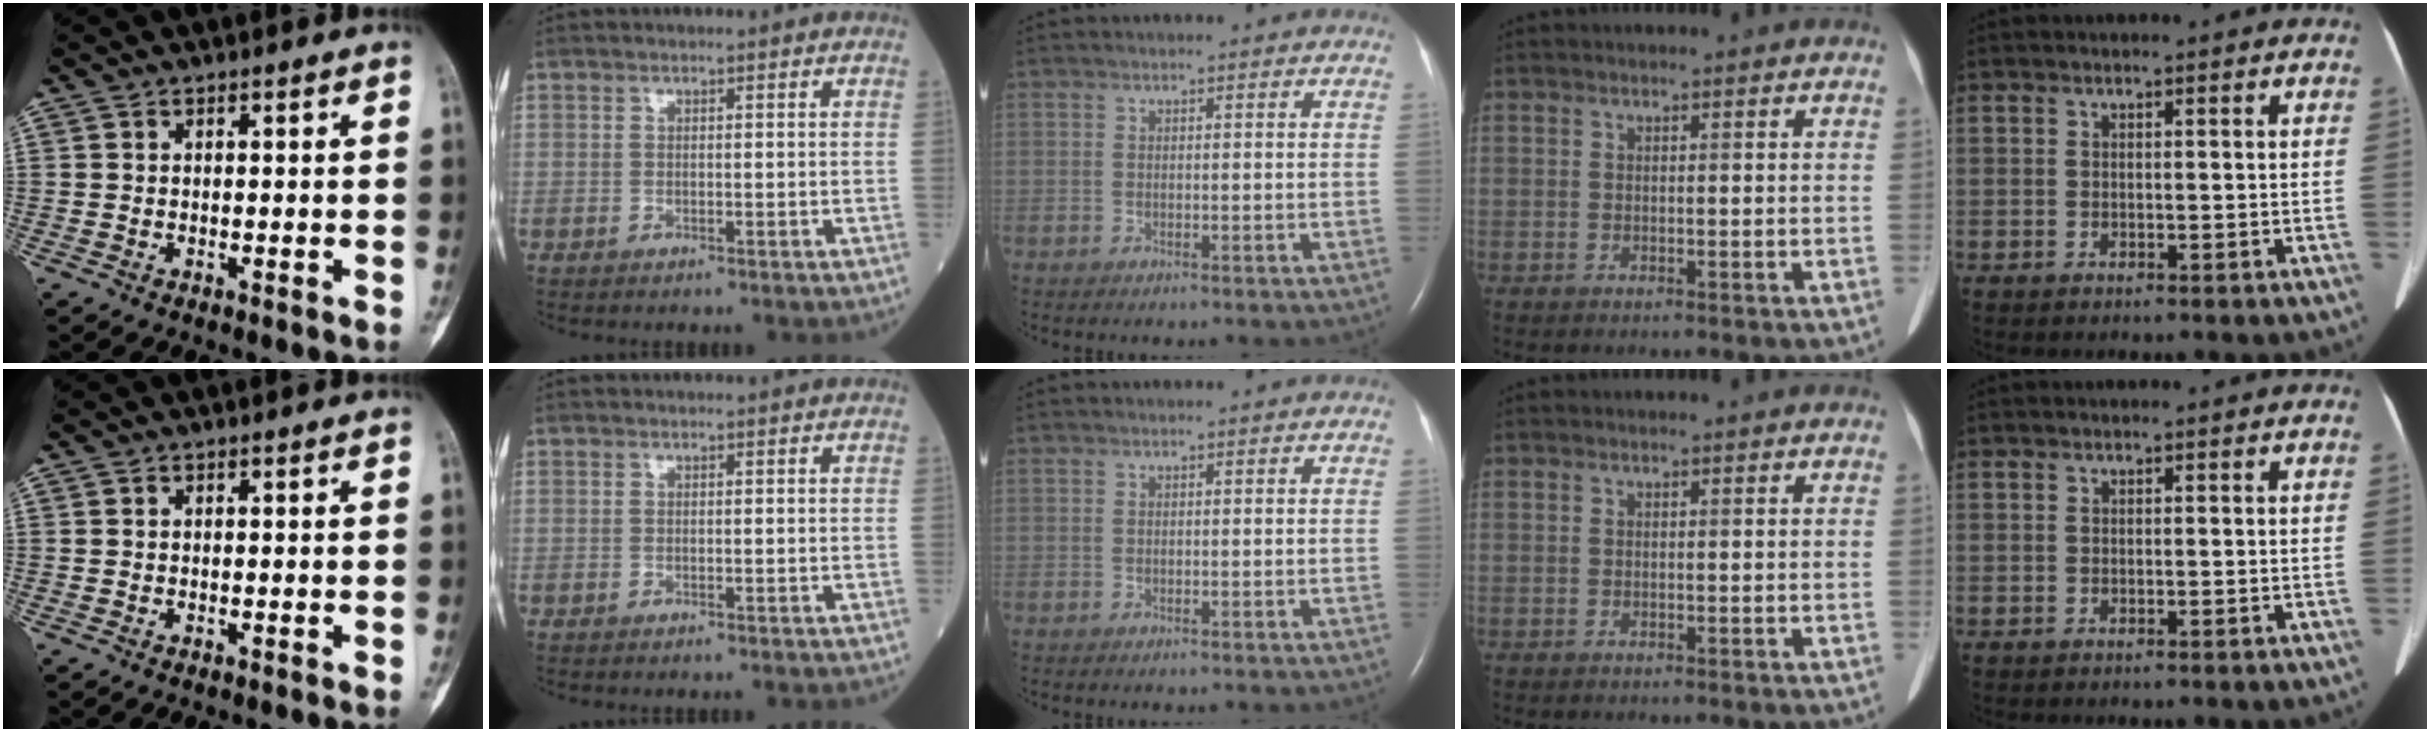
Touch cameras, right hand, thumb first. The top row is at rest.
{}